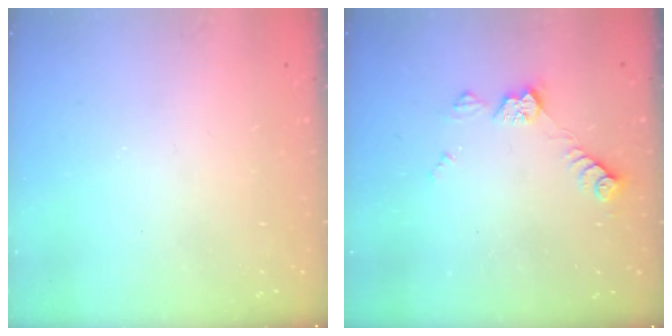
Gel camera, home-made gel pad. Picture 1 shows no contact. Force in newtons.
{"total": 7.1, "press": 7.0, "slide": 1.1}